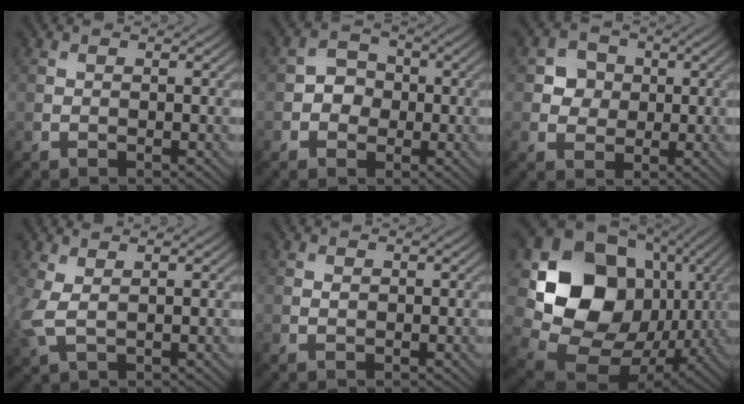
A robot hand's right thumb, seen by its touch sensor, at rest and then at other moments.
{"total": 3.2, "force": [-0.5, 2.8, 1.4], "torque": [-0.016, 0.002, -0.021]}
{"total": 3.6, "force": [0.4, 3.4, 1.3], "torque": [-0.027, 0.003, -0.001]}
{"total": 3.6, "force": [1.1, 1.6, 3.0], "torque": [-0.092, -0.001, 0.020]}
{"total": 0.5, "force": [0.2, 0.4, 0.3], "torque": [-0.006, -0.001, 0.002]}
{"total": 18.3, "force": [2.7, 14.9, 10.2], "torque": [-0.220, -0.029, 0.063]}